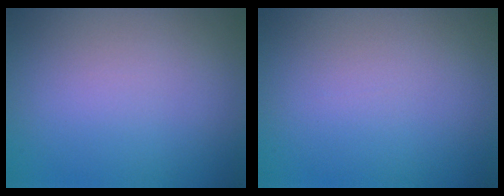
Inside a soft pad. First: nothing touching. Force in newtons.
{"total": 0.0}